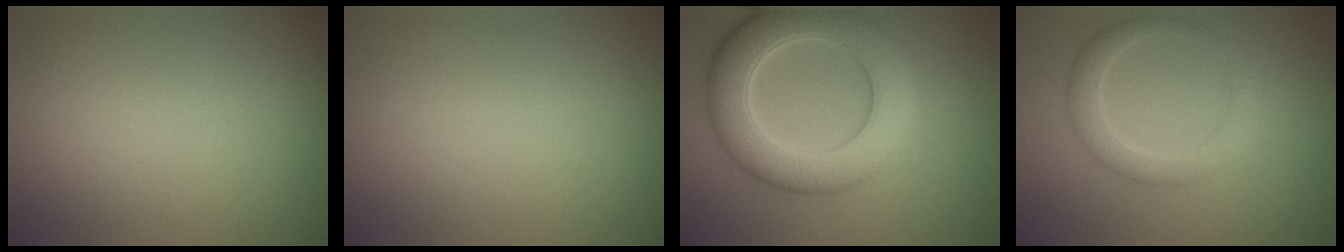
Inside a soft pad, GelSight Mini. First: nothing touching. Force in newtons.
{"total": 0.0}
{"total": 8.3, "press": 8.2, "slide": 0.5}
{"total": 2.7, "press": 2.7, "slide": 0.1}